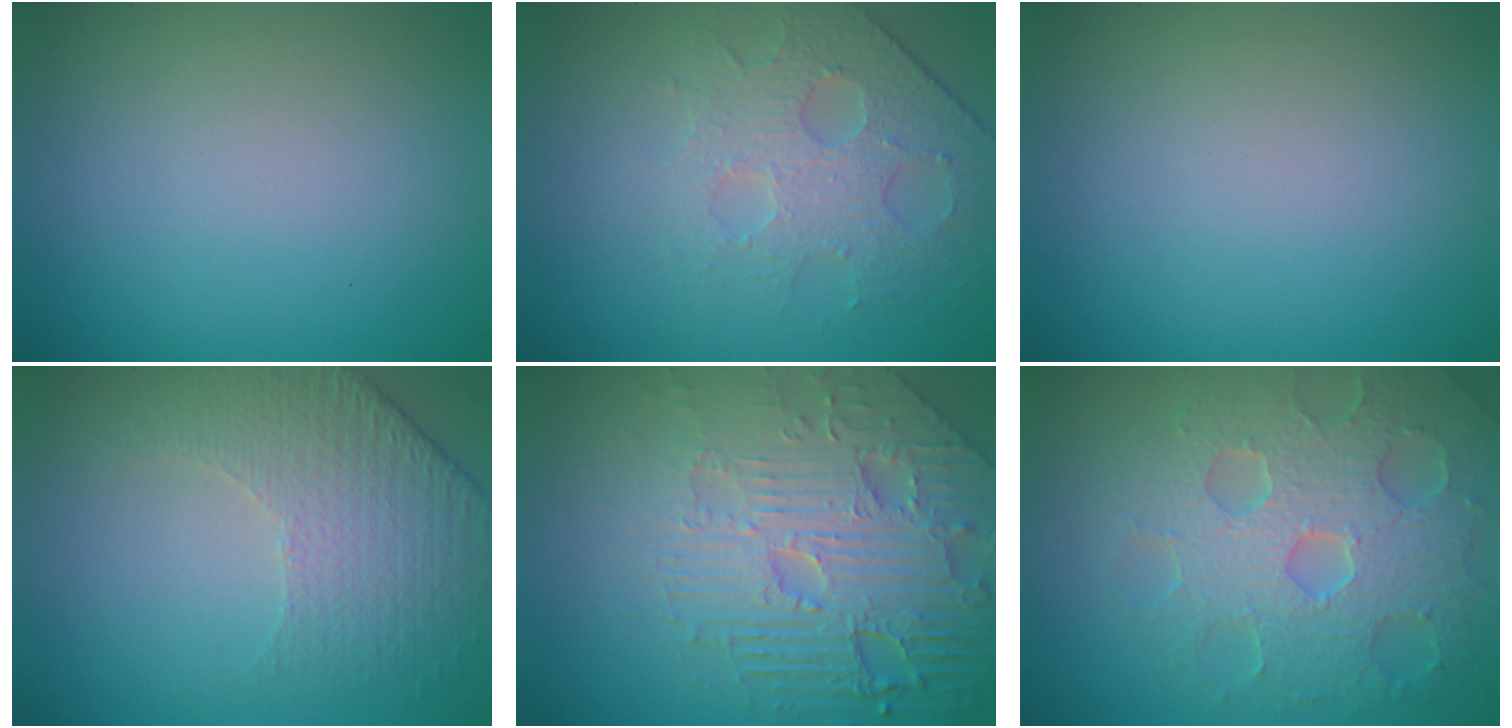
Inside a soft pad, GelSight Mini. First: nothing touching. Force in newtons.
{"total": 4.3, "press": 3.5, "slide": 2.5}
{"total": 0.0}
{"total": 4.8, "press": 3.4, "slide": 3.3}
{"total": 8.9, "press": 6.3, "slide": 6.2}
{"total": 7.8, "press": 6.0, "slide": 5.1}